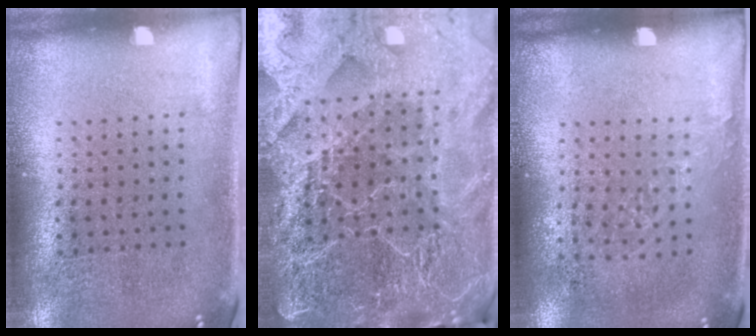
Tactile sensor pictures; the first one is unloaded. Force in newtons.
{"total": 5.7, "press": 5.0, "slide": 2.7}
{"total": 0.8, "press": 0.7, "slide": 0.4}